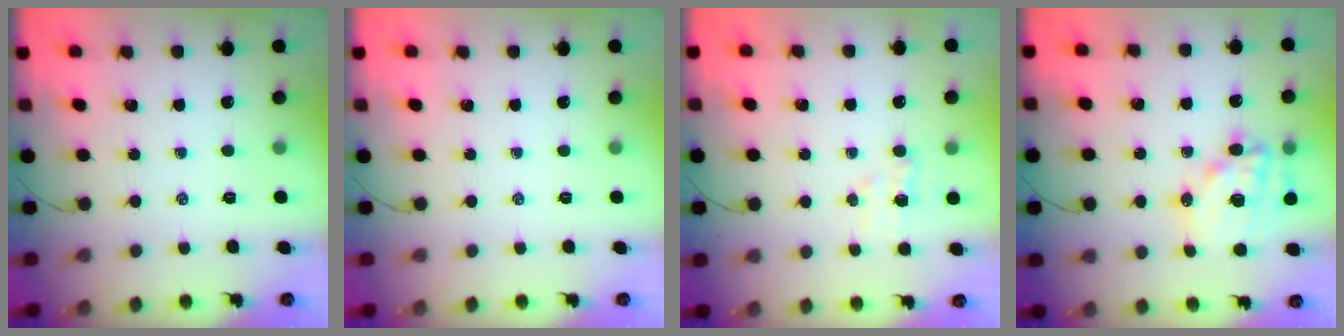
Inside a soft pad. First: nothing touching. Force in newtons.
{"total": 0.0}
{"total": 4.4, "press": 4.2, "slide": 1.3}
{"total": 14.7, "press": 14.3, "slide": 3.3}